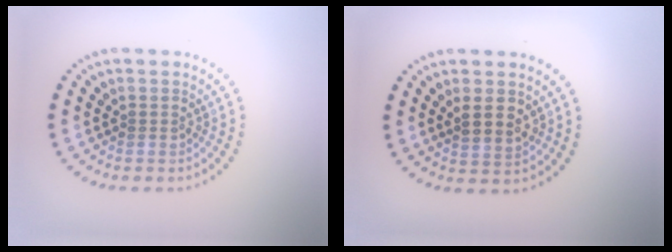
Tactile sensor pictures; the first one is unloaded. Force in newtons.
{"total": 2.6, "press": 2.5, "slide": 0.7}